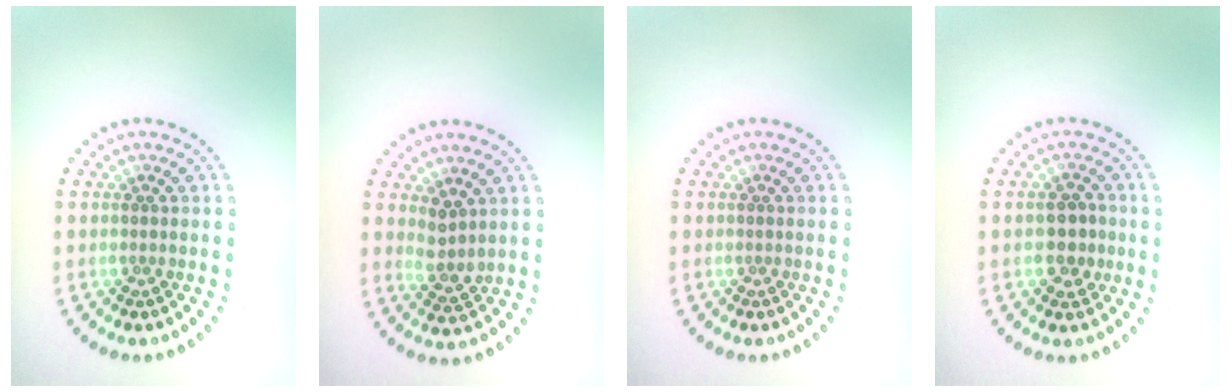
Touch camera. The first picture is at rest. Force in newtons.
{"total": 2.1, "press": 1.7, "slide": 1.2}
{"total": 0.0}
{"total": 2.5, "press": 2.5, "slide": 0.4}